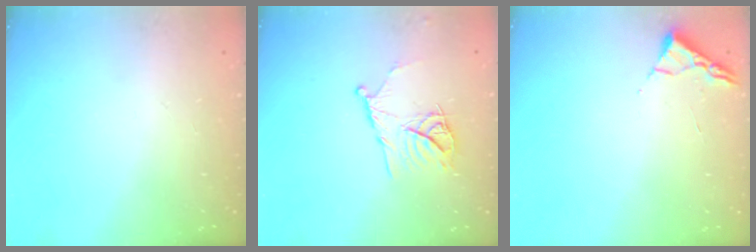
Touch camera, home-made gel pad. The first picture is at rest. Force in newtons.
{"total": 11.8, "press": 11.8, "slide": 0.9}
{"total": 3.0, "press": 2.9, "slide": 0.4}